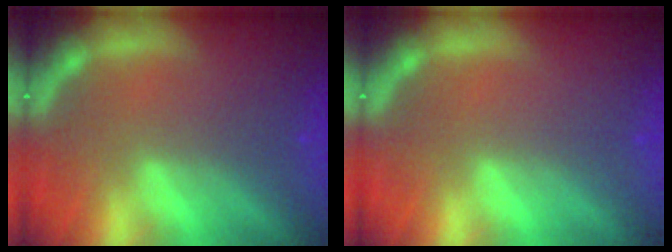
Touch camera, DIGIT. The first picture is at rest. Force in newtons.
{"total": 0.0}